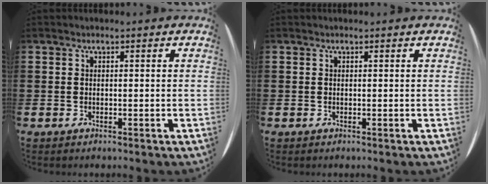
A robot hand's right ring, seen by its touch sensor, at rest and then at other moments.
{"total": 0.0}